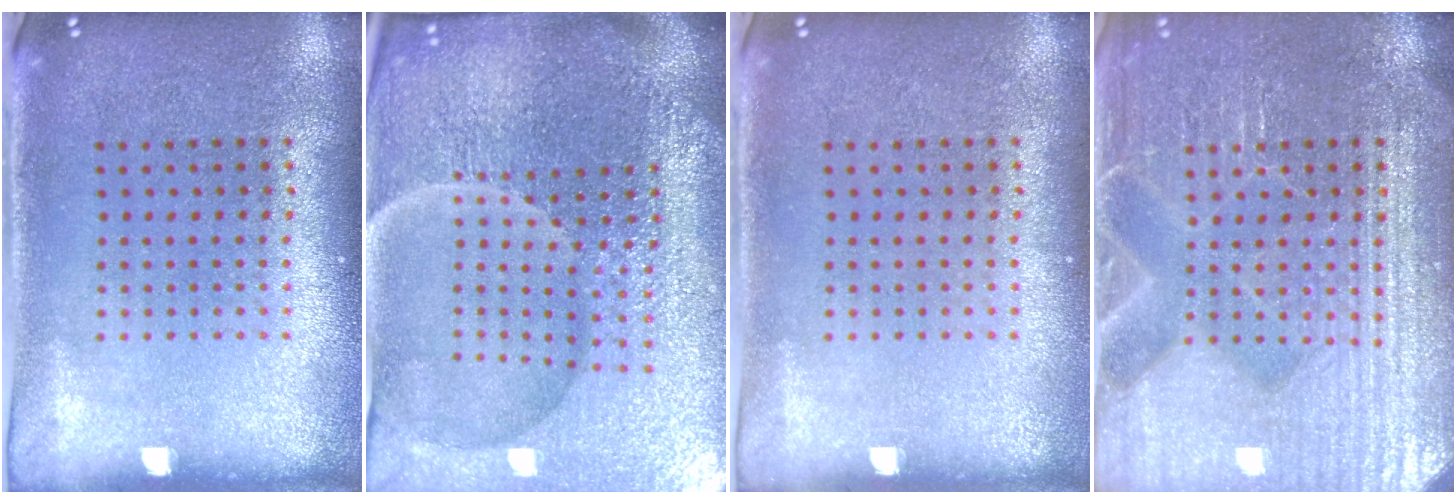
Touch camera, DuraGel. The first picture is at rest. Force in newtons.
{"total": 7.3, "press": 6.5, "slide": 3.3}
{"total": 0.0}
{"total": 4.7, "press": 4.6, "slide": 0.6}